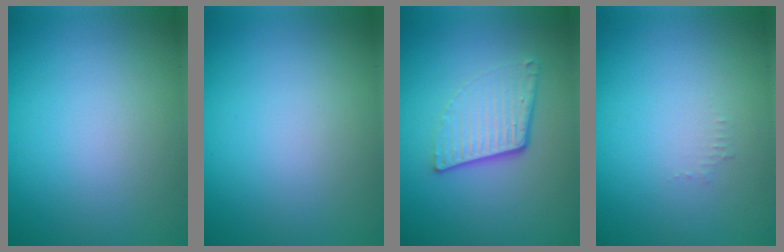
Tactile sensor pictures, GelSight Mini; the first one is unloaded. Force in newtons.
{"total": 0.0}
{"total": 4.4, "press": 2.9, "slide": 3.4}
{"total": 0.6, "press": 0.6, "slide": 0.1}